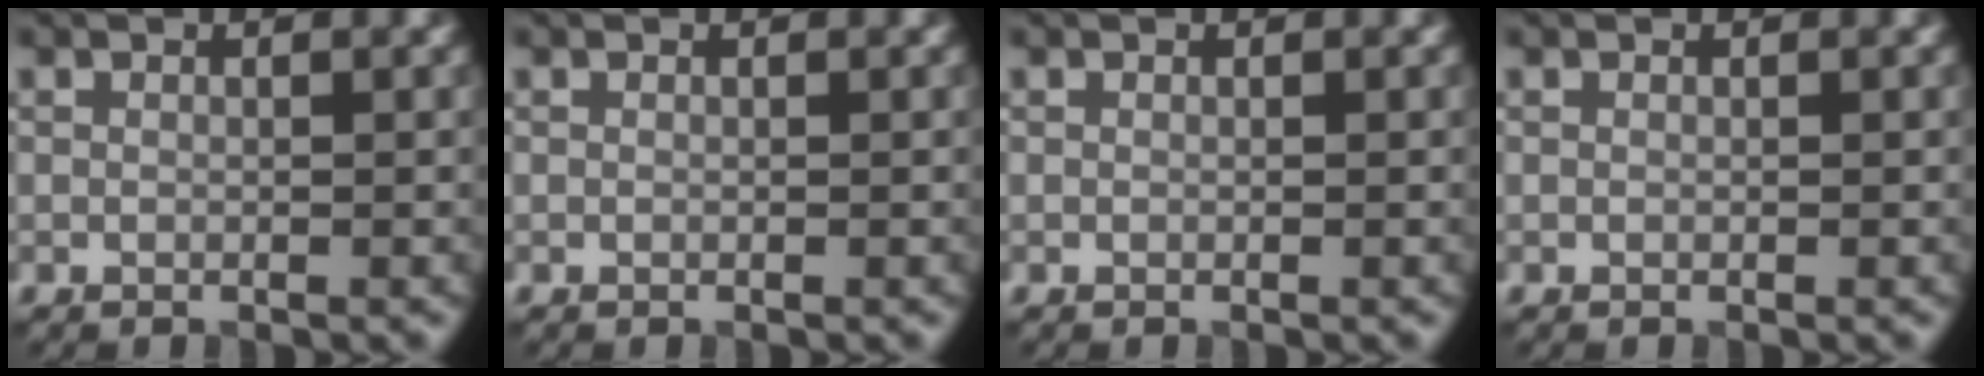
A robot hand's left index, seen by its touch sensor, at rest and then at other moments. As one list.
[{"total": 0.0}, {"total": 0.0}, {"total": 0.0}]